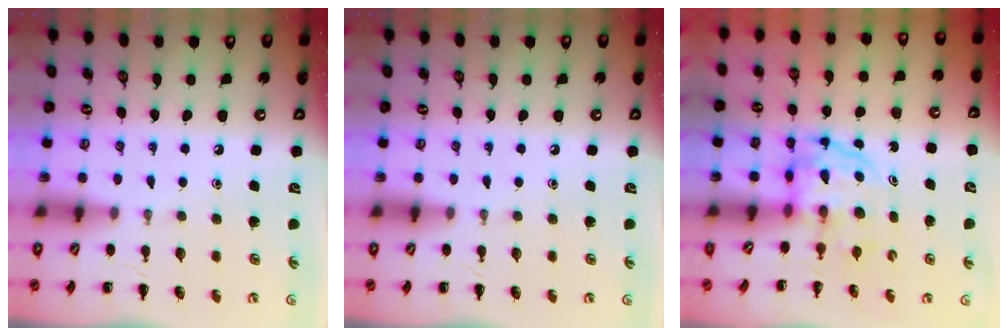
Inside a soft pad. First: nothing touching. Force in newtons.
{"total": 0.0}
{"total": 3.7, "press": 3.7, "slide": 0.2}